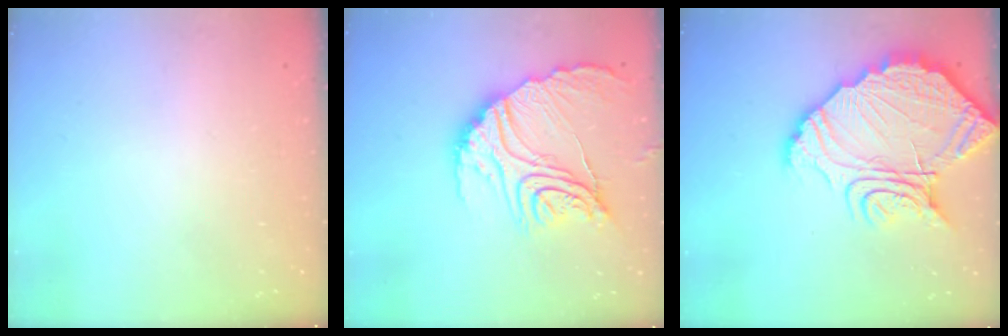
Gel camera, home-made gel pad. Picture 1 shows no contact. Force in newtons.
{"total": 22.6, "press": 22.5, "slide": 2.3}
{"total": 19.1, "press": 19.1, "slide": 1.5}